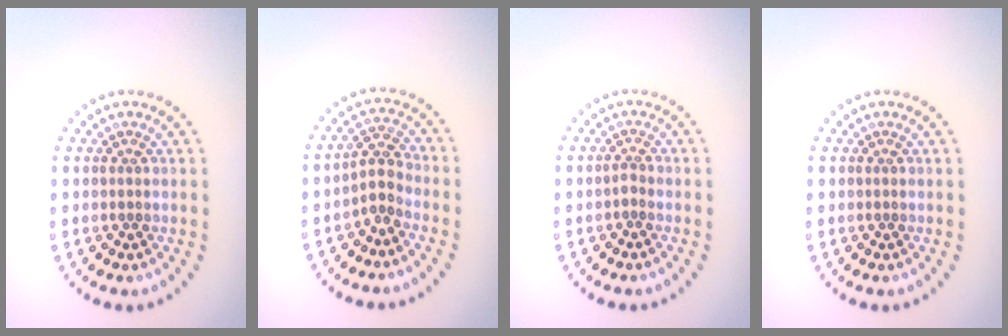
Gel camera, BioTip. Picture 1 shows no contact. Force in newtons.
{"total": 2.0, "press": 1.5, "slide": 1.4}
{"total": 0.8, "press": 0.6, "slide": 0.6}
{"total": 0.0}